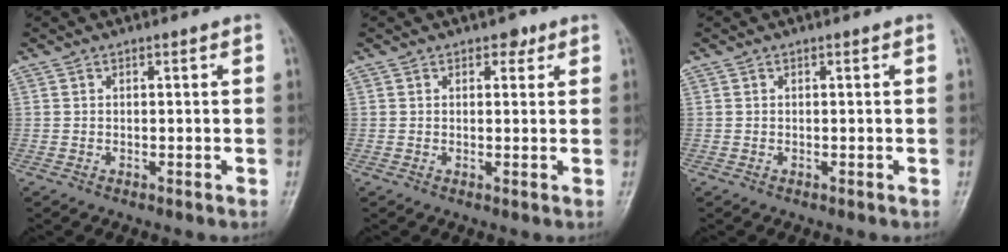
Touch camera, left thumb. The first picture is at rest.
{"total": 2.1, "force": [1.3, 1.4, 1.0], "torque": [0.002, -0.005, 0.015]}
{"total": 0.0}